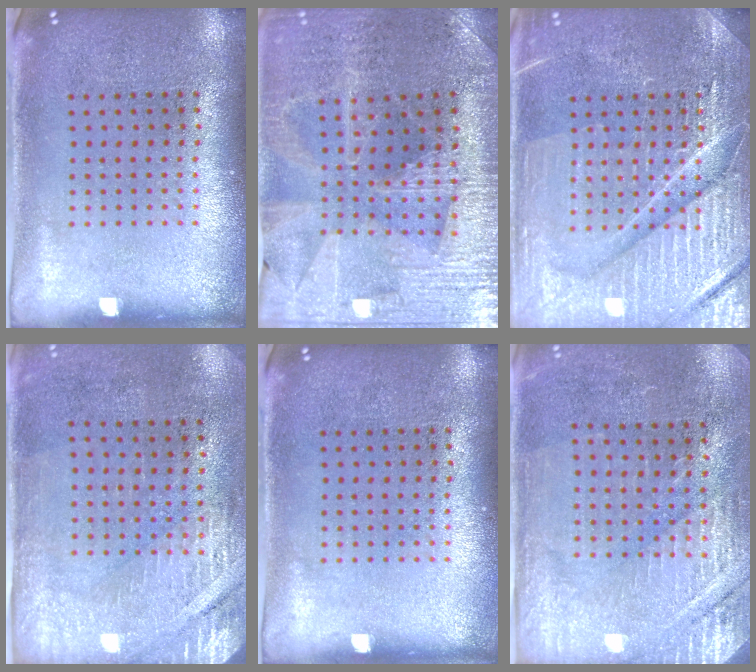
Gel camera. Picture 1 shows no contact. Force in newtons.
{"total": 3.1, "press": 3.0, "slide": 0.4}
{"total": 7.5, "press": 7.4, "slide": 1.0}
{"total": 2.9, "press": 2.5, "slide": 1.4}
{"total": 0.0}
{"total": 2.9, "press": 2.8, "slide": 0.5}